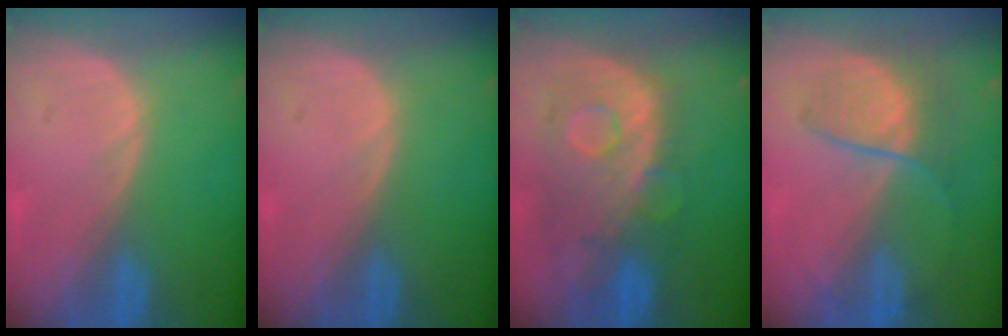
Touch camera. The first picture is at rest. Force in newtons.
{"total": 0.0}
{"total": 10.7, "press": 9.5, "slide": 4.8}
{"total": 6.8, "press": 6.3, "slide": 2.7}